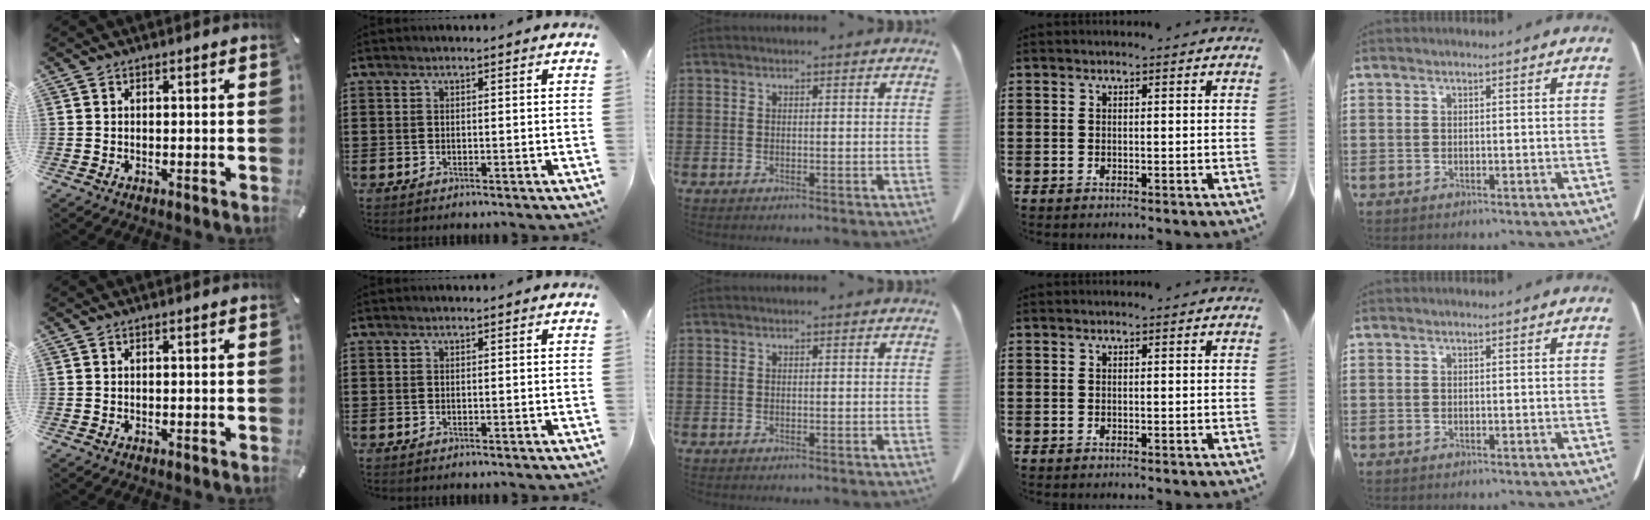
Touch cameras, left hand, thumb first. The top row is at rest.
{}